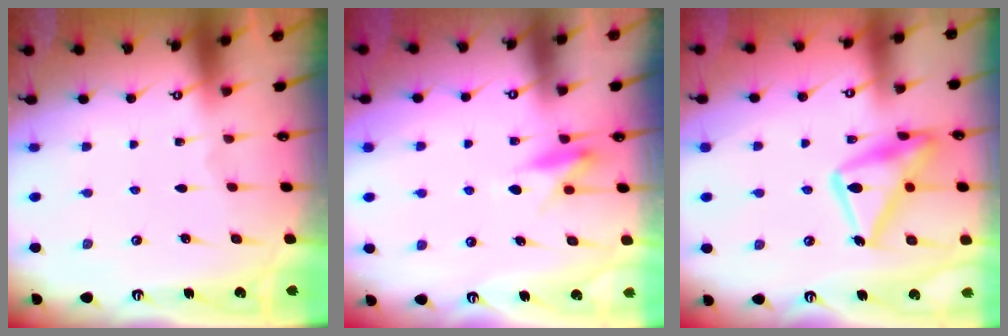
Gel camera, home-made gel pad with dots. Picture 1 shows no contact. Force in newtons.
{"total": 8.0, "press": 7.9, "slide": 0.9}
{"total": 19.0, "press": 19.0, "slide": 1.3}